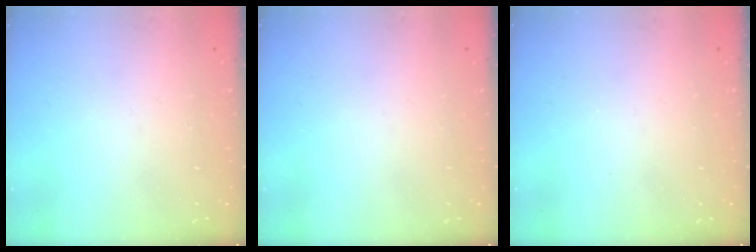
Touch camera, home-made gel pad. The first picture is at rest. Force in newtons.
{"total": 0.0}
{"total": 0.0}